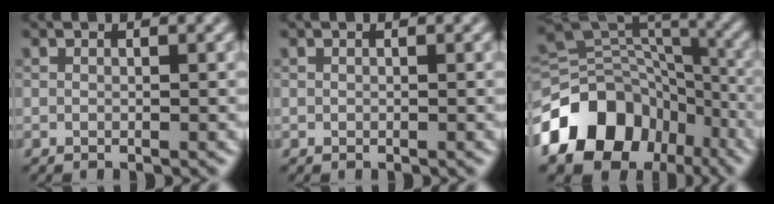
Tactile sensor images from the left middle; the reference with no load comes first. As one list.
[{"total": 0.0}, {"total": 11.8, "force": [-5.7, 8.6, 5.8], "torque": [-0.106, 0.013, -0.109]}]